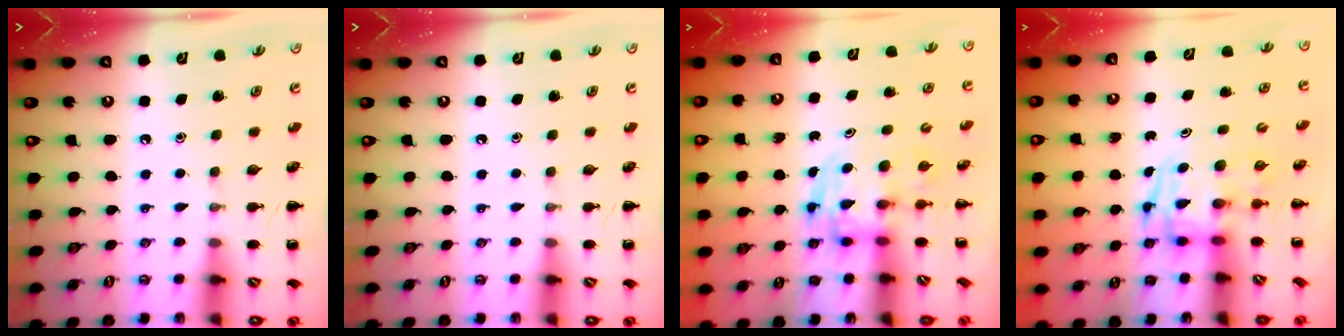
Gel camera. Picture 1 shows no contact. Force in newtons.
{"total": 0.0}
{"total": 3.5, "press": 3.5, "slide": 0.6}
{"total": 3.3, "press": 3.3, "slide": 0.6}